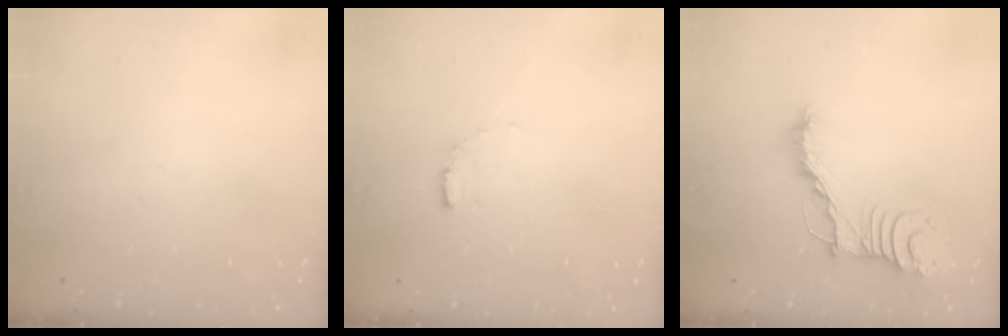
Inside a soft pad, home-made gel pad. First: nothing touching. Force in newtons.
{"total": 6.0, "press": 6.0, "slide": 0.5}
{"total": 14.0, "press": 14.0, "slide": 0.4}